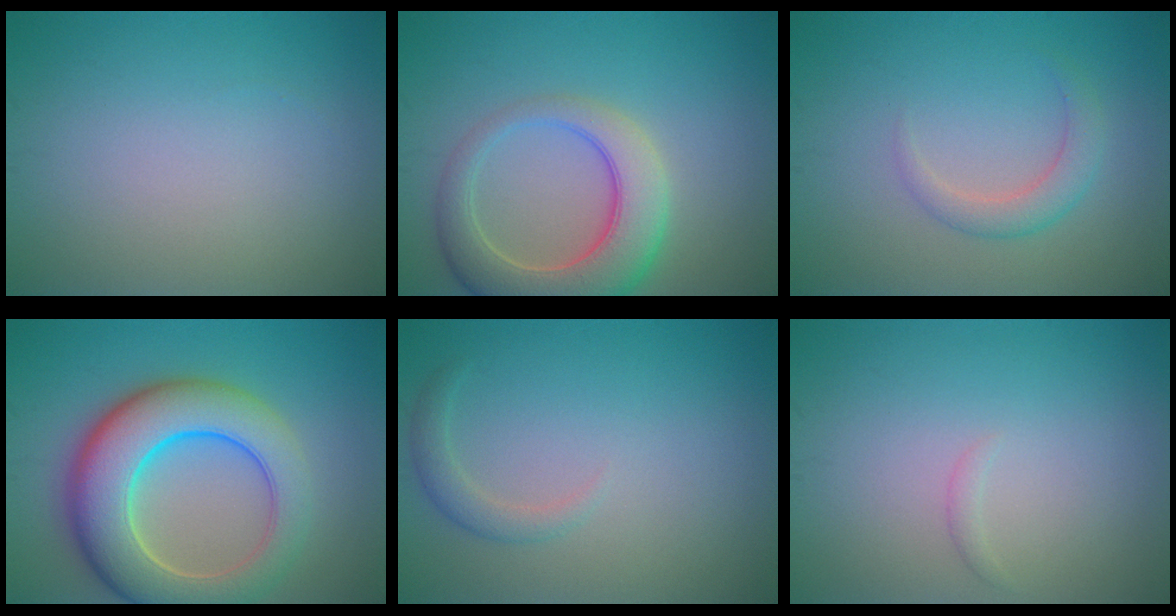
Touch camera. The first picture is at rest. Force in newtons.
{"total": 7.1, "press": 7.1, "slide": 0.6}
{"total": 2.2, "press": 2.2, "slide": 0.2}
{"total": 10.3, "press": 10.3, "slide": 0.8}
{"total": 1.5, "press": 1.5, "slide": 0.1}
{"total": 0.6, "press": 0.6, "slide": 0.1}